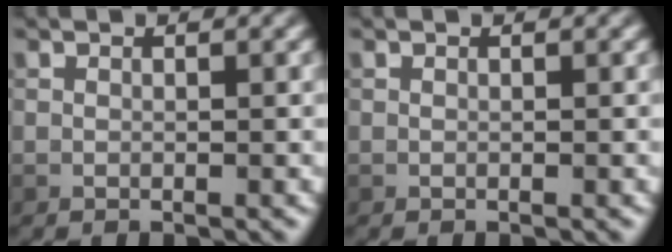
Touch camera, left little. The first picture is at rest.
{"total": 0.0}